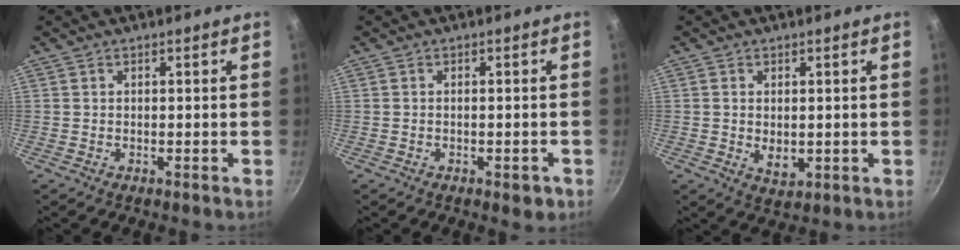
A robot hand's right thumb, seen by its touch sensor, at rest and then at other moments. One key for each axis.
{"total": 2.9, "fx": -1.3, "fy": 1.3, "fz": 2.2, "tx": -0.026, "ty": 0.005, "tz": -0.013}
{"total": 4.0, "fx": 0.0, "fy": 2.5, "fz": 3.1, "tx": -0.050, "ty": -0.010, "tz": 0.006}